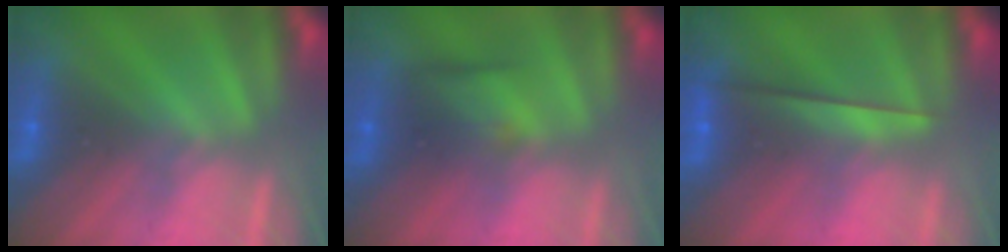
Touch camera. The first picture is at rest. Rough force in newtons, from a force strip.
{"total": 2.4}
{"total": 2.3}